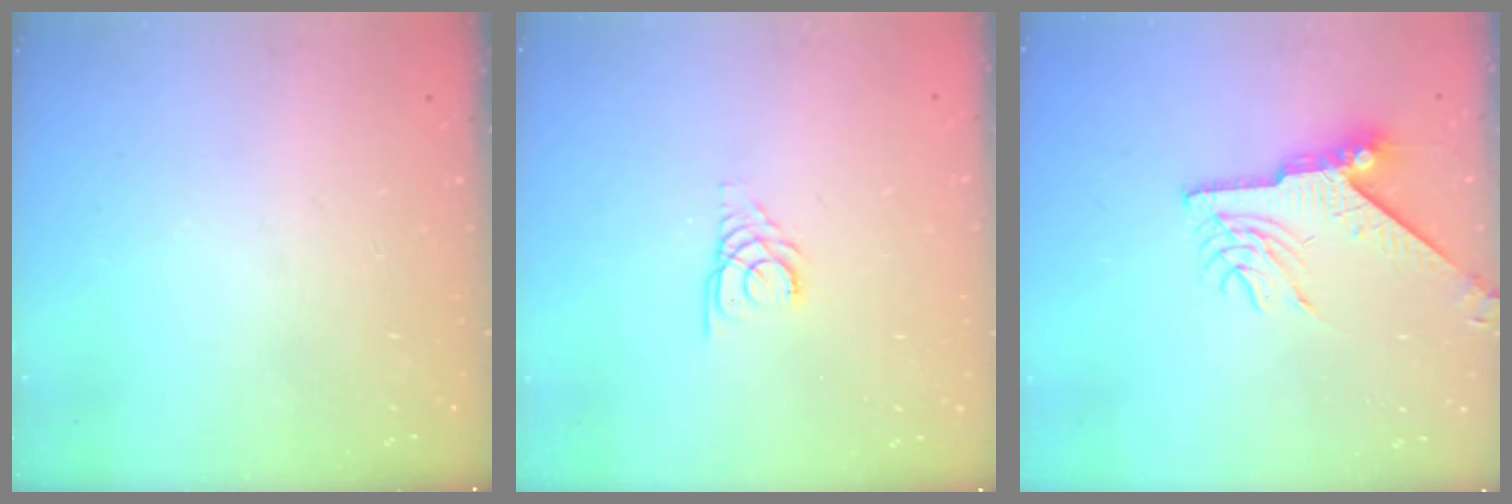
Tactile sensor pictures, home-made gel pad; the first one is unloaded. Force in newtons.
{"total": 2.7, "press": 2.7, "slide": 0.3}
{"total": 9.5, "press": 9.5, "slide": 0.5}